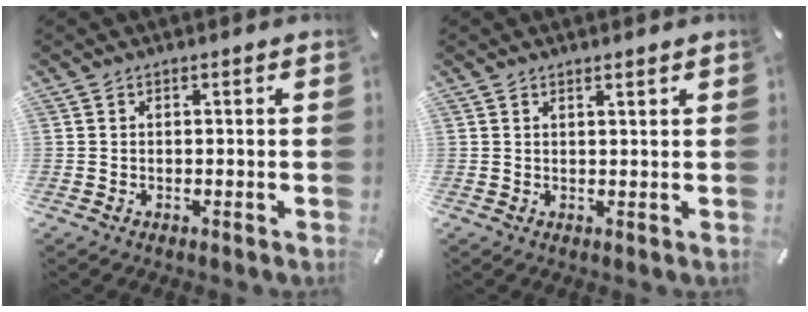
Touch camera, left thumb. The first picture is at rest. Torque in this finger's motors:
{"motor_torque": [-0.42, -0.44, 0.20, 0.08, -0.09]}